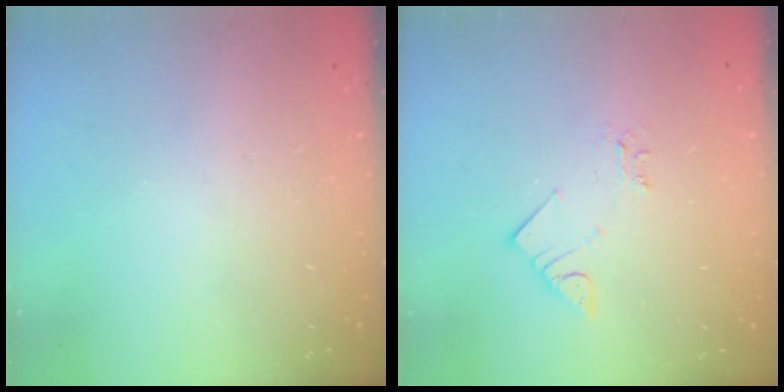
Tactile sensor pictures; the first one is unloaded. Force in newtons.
{"total": 3.0, "press": 3.0, "slide": 0.0}